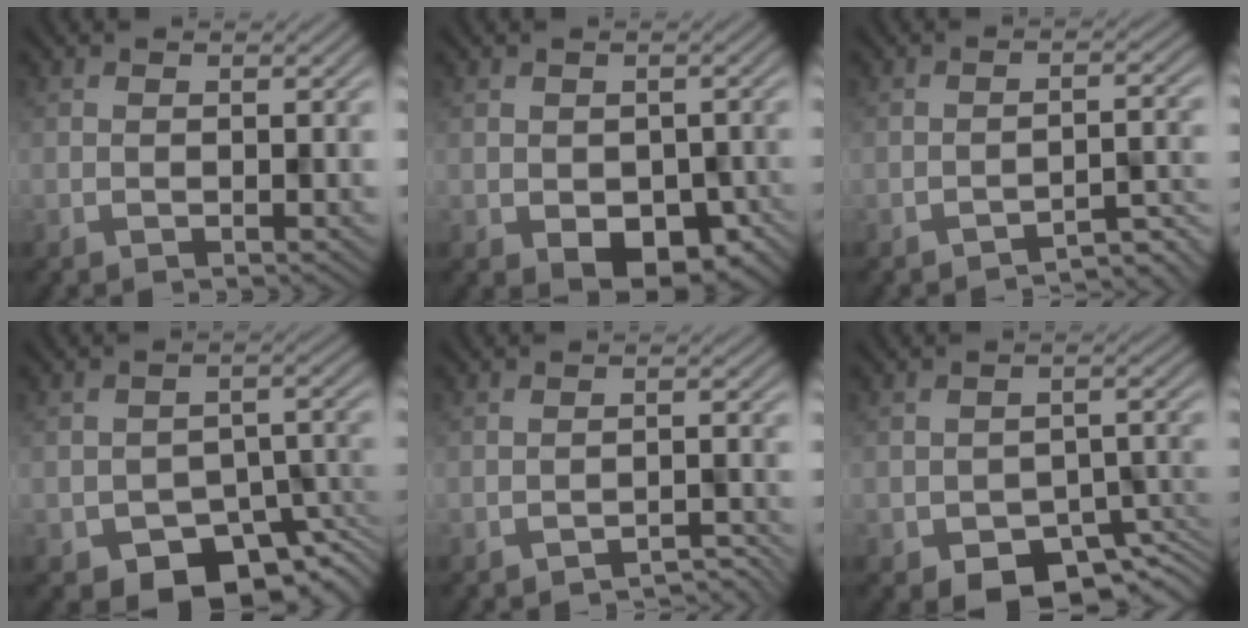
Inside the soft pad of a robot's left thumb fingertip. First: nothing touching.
{"total": 6.1, "force": [-2.4, 4.0, 4.0], "torque": [-0.068, -0.029, -0.024]}
{"total": 3.6, "force": [-3.1, 0.5, 1.7], "torque": [-0.021, 0.010, -0.045]}
{"total": 8.8, "force": [-5.5, 4.9, 4.9], "torque": [-0.068, -0.022, -0.084]}
{"total": 2.1, "force": [-2.0, 0.3, 0.6], "torque": [-0.005, 0.005, -0.032]}
{"total": 6.9, "force": [-4.4, 3.6, 4.0], "torque": [-0.053, -0.018, -0.061]}